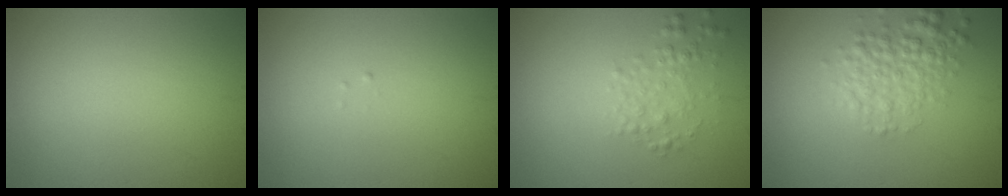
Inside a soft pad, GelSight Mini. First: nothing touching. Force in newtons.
{"total": 0.0}
{"total": 1.9, "press": 1.9, "slide": 0.0}
{"total": 3.5, "press": 3.5, "slide": 0.1}